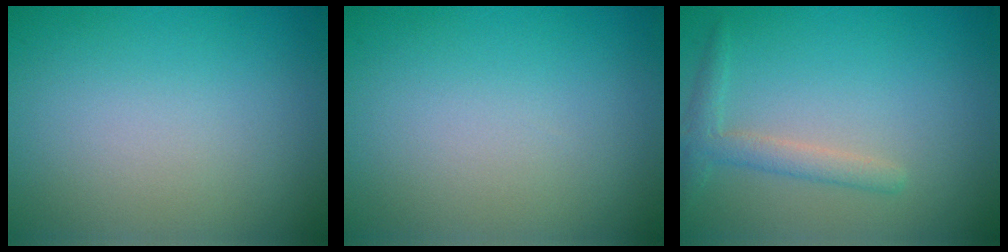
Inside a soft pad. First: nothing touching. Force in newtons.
{"total": 0.0}
{"total": 2.1, "press": 2.1, "slide": 0.0}